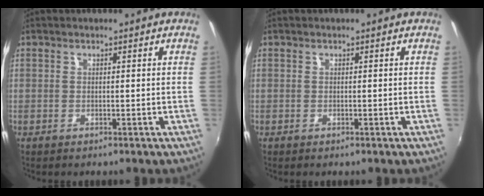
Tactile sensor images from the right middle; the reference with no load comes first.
{"total": 0.0}